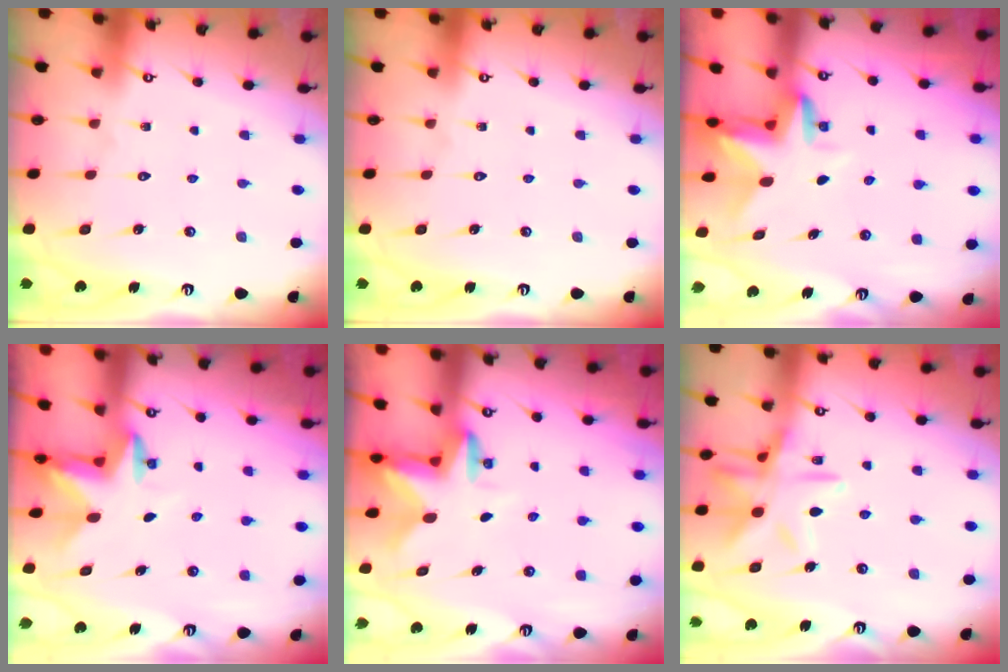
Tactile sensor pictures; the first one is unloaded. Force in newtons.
{"total": 0.0}
{"total": 3.2, "press": 3.2, "slide": 0.3}
{"total": 2.6, "press": 2.5, "slide": 0.4}
{"total": 2.7, "press": 2.6, "slide": 0.5}
{"total": 14.4, "press": 14.4, "slide": 1.1}